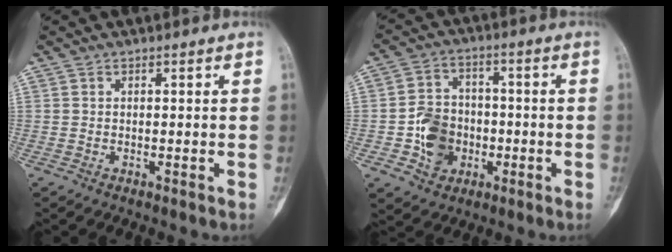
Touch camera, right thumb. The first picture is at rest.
{"total": 9.4, "force": [-2.5, 7.7, 4.7], "torque": [-0.054, 0.018, -0.044]}